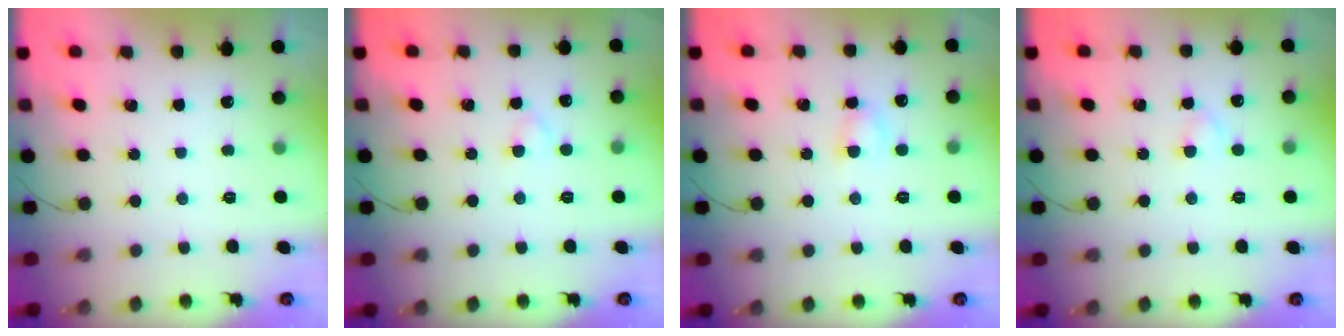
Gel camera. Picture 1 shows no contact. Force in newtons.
{"total": 2.0, "press": 1.7, "slide": 0.9}
{"total": 3.1, "press": 2.9, "slide": 1.2}
{"total": 2.2, "press": 1.9, "slide": 1.0}